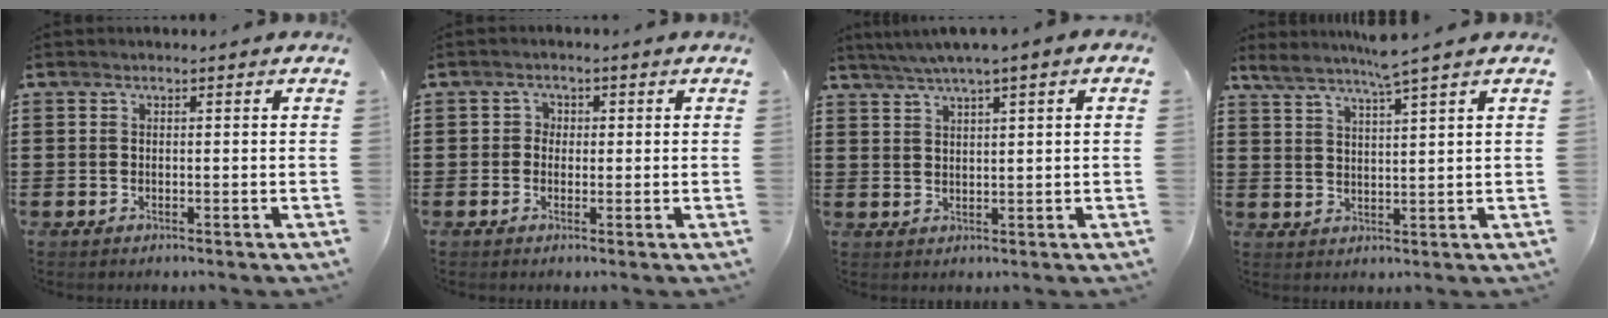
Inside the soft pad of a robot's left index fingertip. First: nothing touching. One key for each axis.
{"total": 1.6, "fx": -0.3, "fy": 1.5, "fz": 0.5, "tx": -0.015, "ty": 0.007, "tz": -0.009}
{"total": 3.0, "fx": 2.0, "fy": -0.1, "fz": 2.2, "tx": -0.045, "ty": 0.001, "tz": 0.035}
{"total": 4.6, "fx": 3.8, "fy": -0.9, "fz": 2.4, "tx": -0.059, "ty": -0.018, "tz": 0.064}